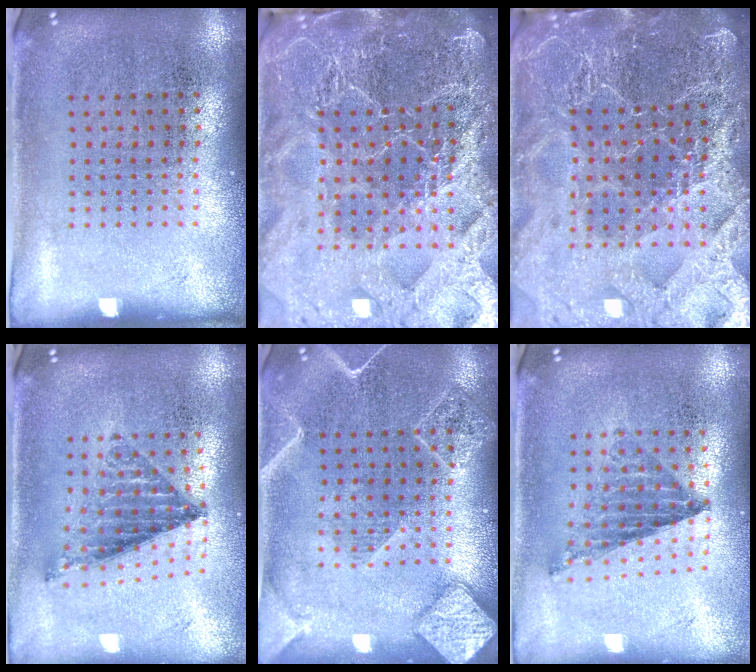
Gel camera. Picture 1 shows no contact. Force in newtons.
{"total": 6.3, "press": 5.4, "slide": 3.1}
{"total": 5.1, "press": 4.6, "slide": 2.3}
{"total": 0.8, "press": 0.8, "slide": 0.2}
{"total": 1.9, "press": 1.9, "slide": 0.2}
{"total": 0.8, "press": 0.8, "slide": 0.0}